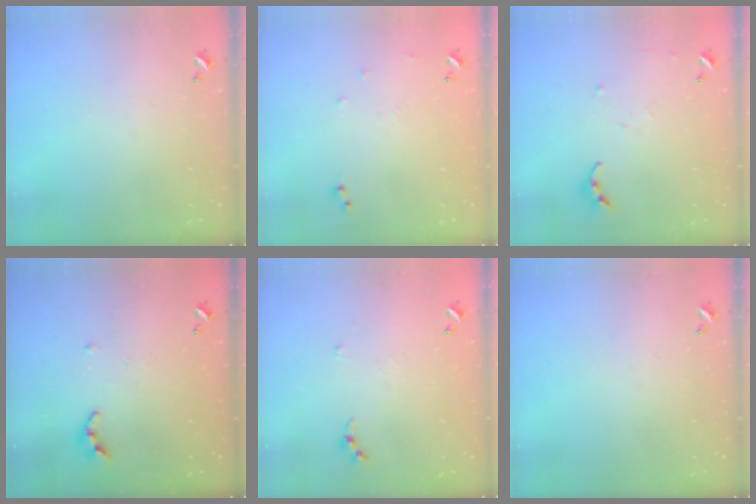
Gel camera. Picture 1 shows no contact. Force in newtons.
{"total": 6.3, "press": 6.3, "slide": 0.7}
{"total": 4.1, "press": 4.1, "slide": 0.4}
{"total": 6.8, "press": 6.7, "slide": 0.5}
{"total": 3.7, "press": 3.7, "slide": 0.5}
{"total": 0.0}